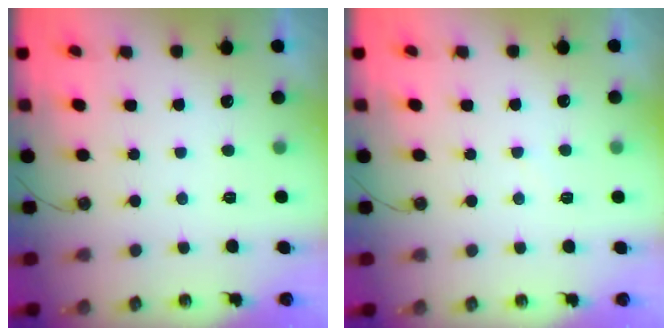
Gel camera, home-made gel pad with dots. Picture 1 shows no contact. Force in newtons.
{"total": 2.5, "press": 2.5, "slide": 0.3}